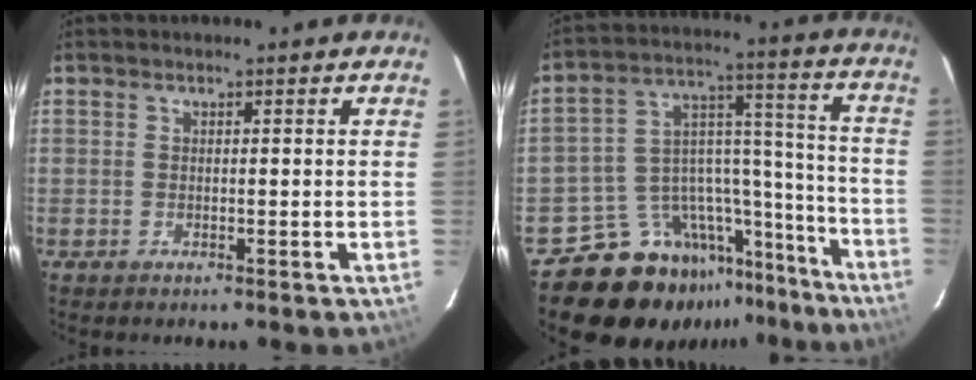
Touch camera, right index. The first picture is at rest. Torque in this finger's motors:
{"motor_torque": [0.43, -0.77, 0.09, -0.21]}